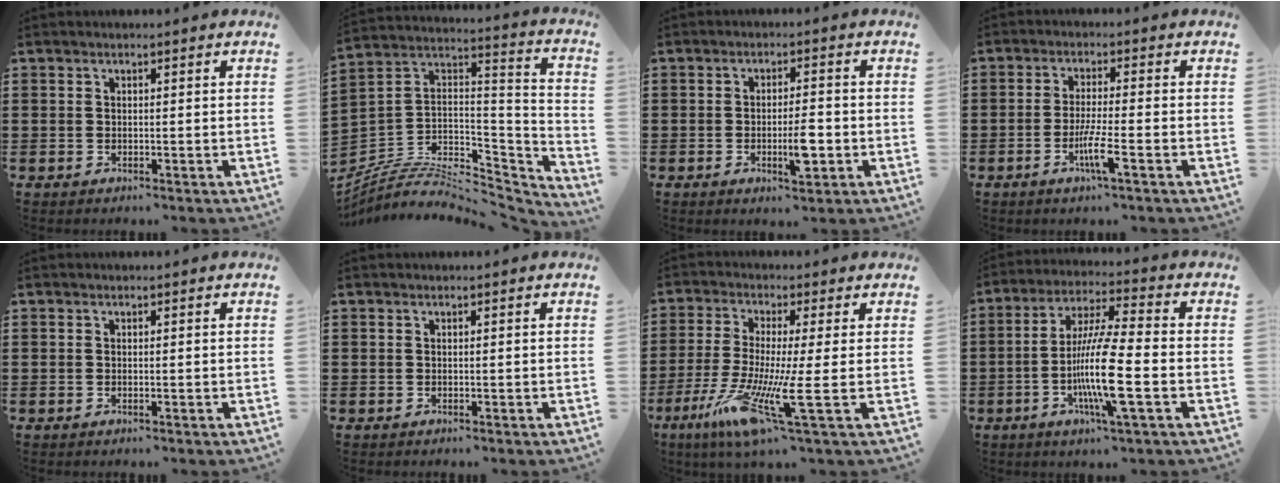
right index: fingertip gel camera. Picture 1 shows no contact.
{"total": 7.7, "force": [-5.9, 3.3, 3.6], "torque": [-0.071, -0.004, -0.112]}
{"total": 5.3, "force": [-1.5, 1.3, 5.0], "torque": [-0.088, -0.002, -0.025]}
{"total": 5.1, "force": [-2.2, 0.2, 4.6], "torque": [-0.091, -0.014, -0.042]}
{"total": 0.0}
{"total": 0.0}
{"total": 11.8, "force": [-4.5, -0.1, 10.9], "torque": [-0.229, -0.028, -0.085]}
{"total": 12.5, "force": [-3.4, 1.4, 12.0], "torque": [-0.239, -0.014, -0.069]}